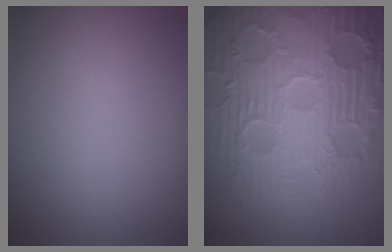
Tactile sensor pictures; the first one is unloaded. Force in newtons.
{"total": 10.1, "press": 7.0, "slide": 7.3}